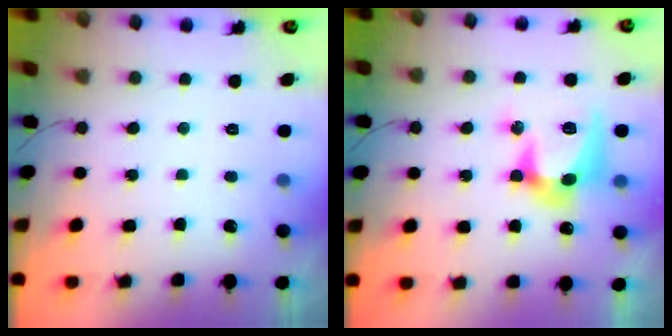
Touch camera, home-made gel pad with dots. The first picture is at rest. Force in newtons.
{"total": 16.9, "press": 16.9, "slide": 0.6}